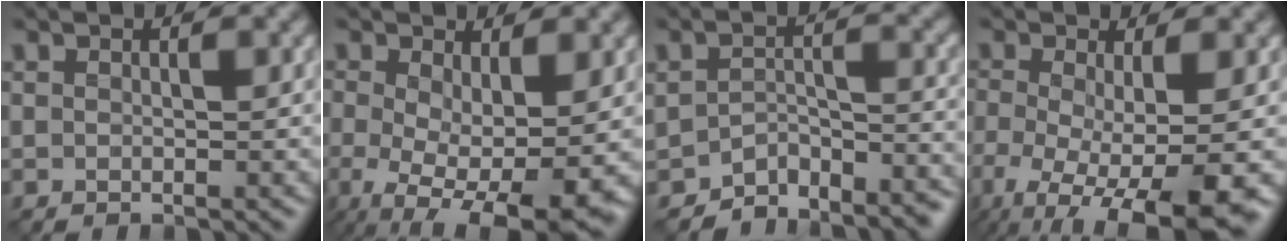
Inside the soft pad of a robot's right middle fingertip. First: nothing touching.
{"total": 9.8, "force": [-2.6, 4.3, 8.4], "torque": [-0.136, -0.024, -0.029]}
{"total": 5.1, "force": [-4.9, 1.4, 0.4], "torque": [0.004, -0.011, -0.083]}
{"total": 8.8, "force": [-4.4, 2.4, 7.3], "torque": [-0.127, -0.026, -0.070]}